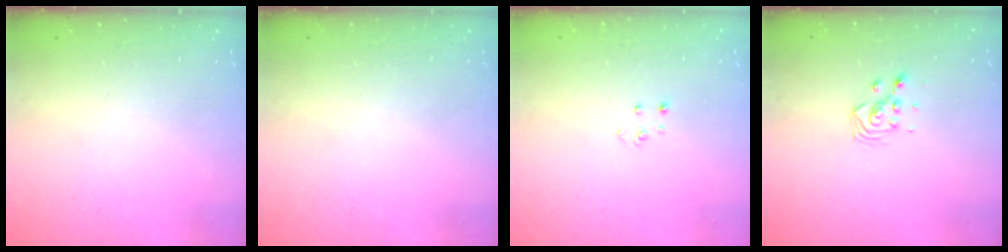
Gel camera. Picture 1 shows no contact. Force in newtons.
{"total": 0.0}
{"total": 2.8, "press": 2.8, "slide": 0.3}
{"total": 3.2, "press": 3.2, "slide": 0.5}